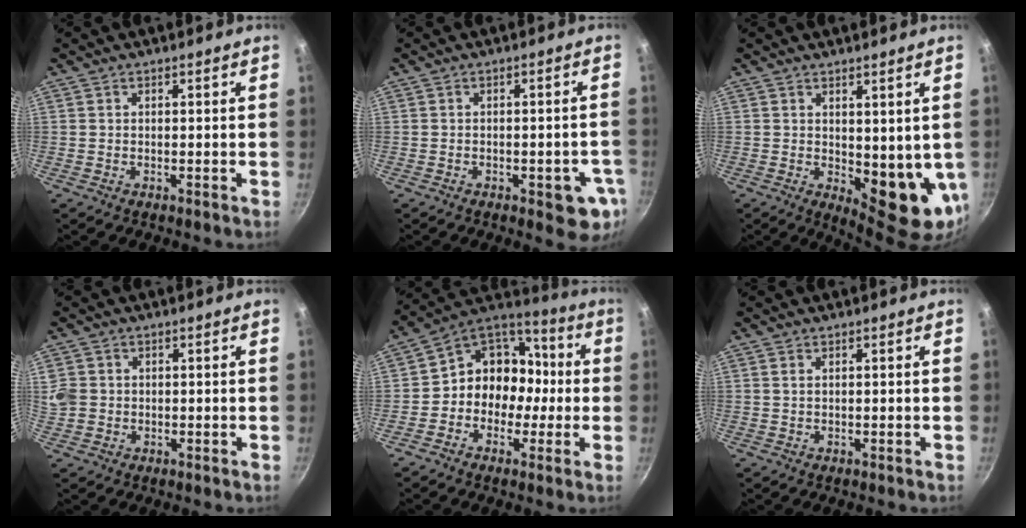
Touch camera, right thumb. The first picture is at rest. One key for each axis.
{"total": 7.6, "fx": -2.6, "fy": 3.2, "fz": 6.4, "tx": -0.051, "ty": 0.007, "tz": -0.030}
{"total": 10.4, "fx": 0.8, "fy": 4.8, "fz": 9.2, "tx": -0.098, "ty": -0.024, "tz": 0.026}
{"total": 5.2, "fx": 0.3, "fy": 4.7, "fz": 2.2, "tx": -0.040, "ty": -0.001, "tz": 0.006}
{"total": 13.2, "fx": -1.8, "fy": 11.3, "fz": 6.6, "tx": -0.042, "ty": 0.053, "tz": -0.048}
{"total": 0.7, "fx": 0.3, "fy": 0.4, "fz": 0.5, "tx": -0.009, "ty": 0.001, "tz": 0.004}